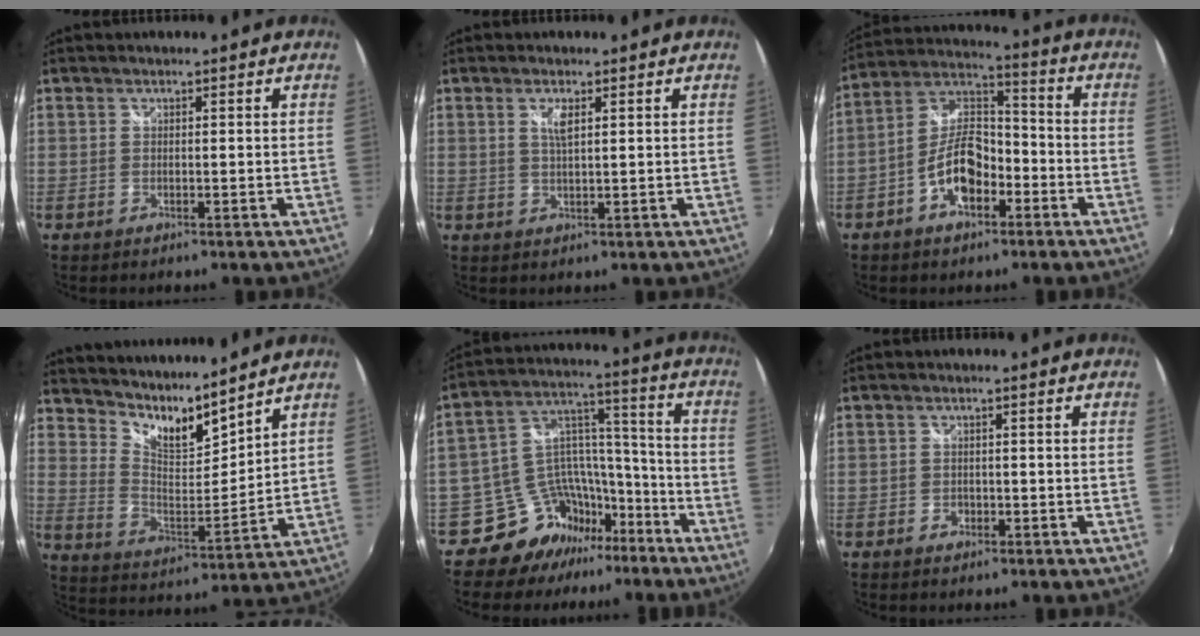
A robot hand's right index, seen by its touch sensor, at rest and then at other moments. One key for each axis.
{"total": 2.6, "fx": 1.0, "fy": 0.6, "fz": 2.3, "tx": -0.042, "ty": -0.001, "tz": 0.017}
{"total": 11.6, "fx": -4.9, "fy": 6.1, "fz": 8.5, "tx": -0.171, "ty": 0.022, "tz": -0.083}
{"total": 11.1, "fx": 10.0, "fy": 1.8, "fz": 4.7, "tx": -0.083, "ty": -0.022, "tz": 0.177}
{"total": 13.1, "fx": -10.7, "fy": 7.4, "fz": 1.5, "tx": -0.033, "ty": 0.081, "tz": -0.179}
{"total": 1.9, "fx": -1.0, "fy": 1.5, "fz": 0.6, "tx": -0.012, "ty": -0.001, "tz": -0.016}